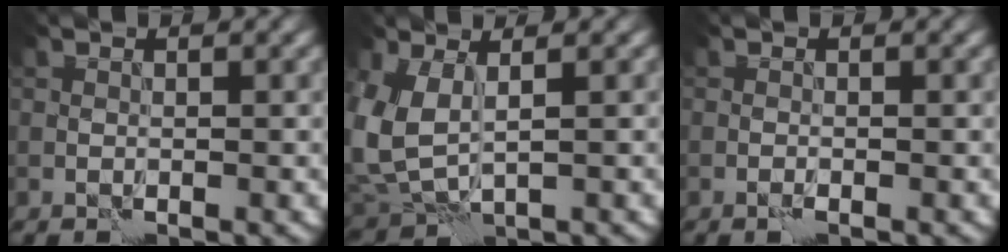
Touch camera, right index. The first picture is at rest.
{"total": 5.0, "force": [0.9, 2.8, 4.0], "torque": [-0.104, -0.017, 0.021]}
{"total": 0.0}